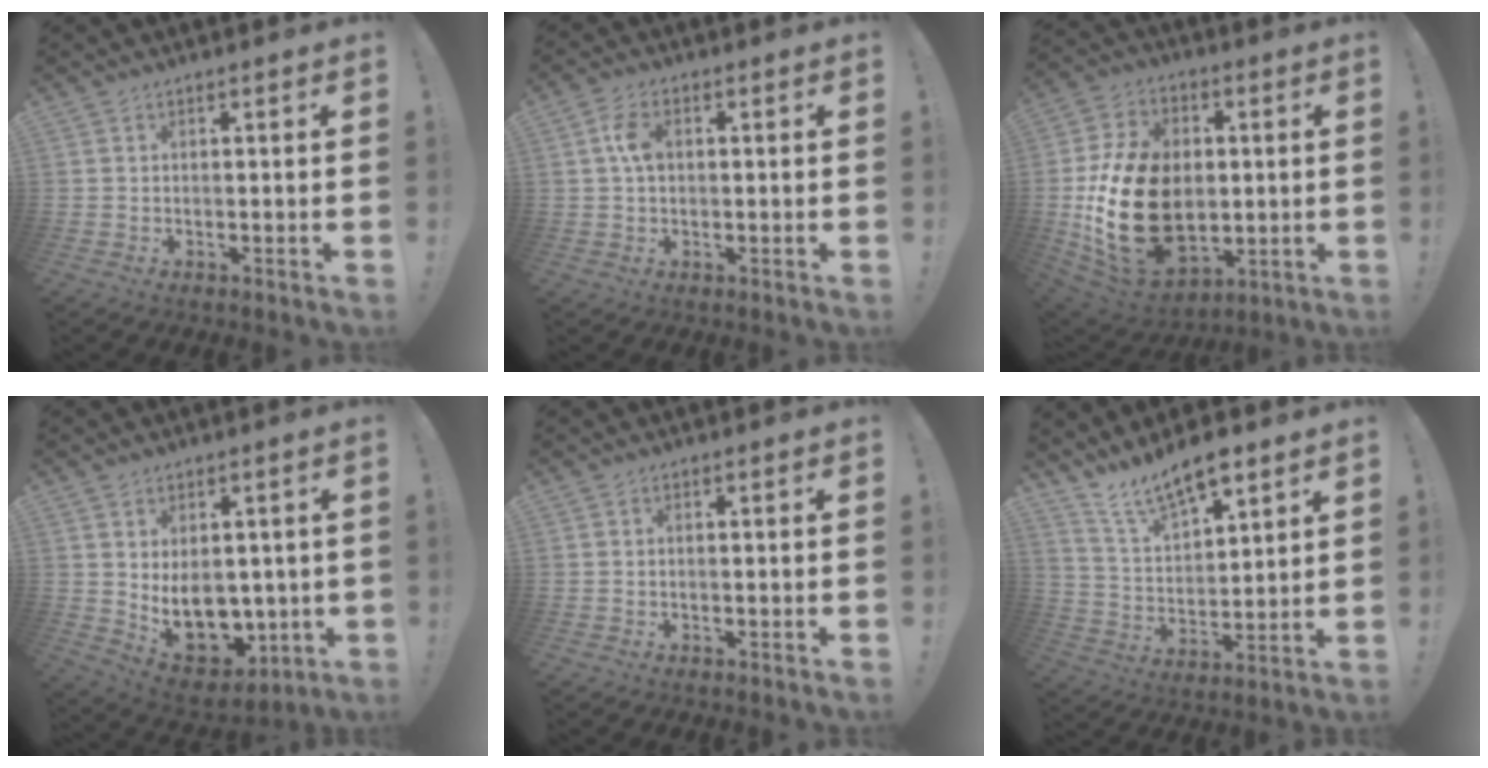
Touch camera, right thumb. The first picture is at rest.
{"total": 5.6, "force": [0.9, 3.5, 4.2], "torque": [-0.072, 0.003, 0.013]}
{"total": 26.7, "force": [-2.0, 18.5, 19.1], "torque": [-0.364, 0.014, -0.012]}
{"total": 13.4, "force": [0.4, 9.9, 9.0], "torque": [-0.126, -0.018, 0.025]}
{"total": 0.0}
{"total": 11.6, "force": [9.7, 4.1, 5.0], "torque": [-0.098, -0.067, 0.178]}